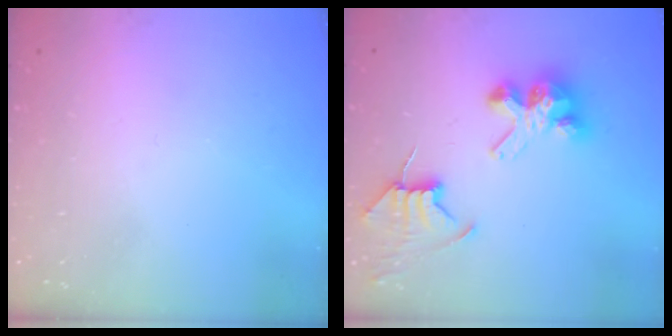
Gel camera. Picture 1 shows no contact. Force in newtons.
{"total": 9.4, "press": 9.4, "slide": 0.7}